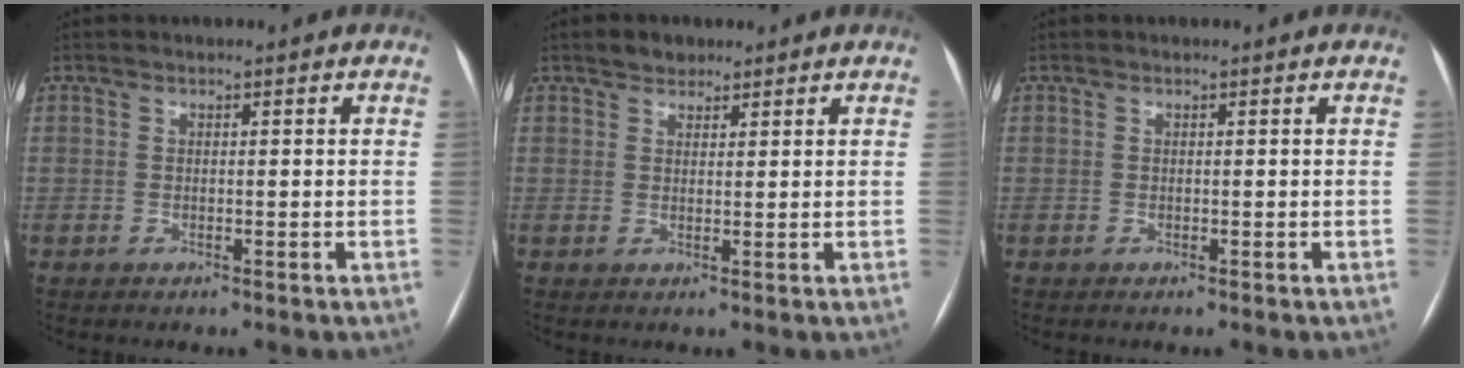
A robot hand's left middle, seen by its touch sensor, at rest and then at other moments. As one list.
[{"total": 2.5, "force": [1.9, 1.5, 0.5], "torque": [-0.009, 0.007, 0.029]}, {"total": 0.0}]